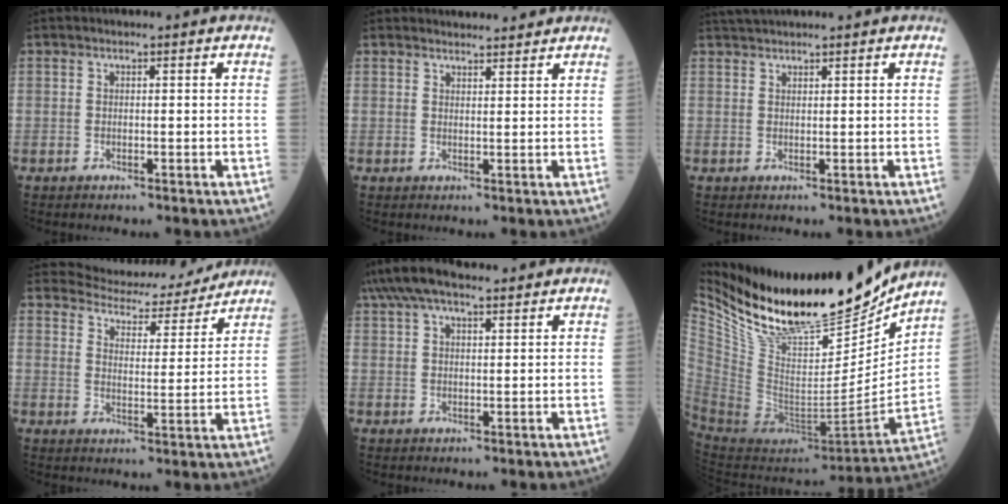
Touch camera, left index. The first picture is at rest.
{"total": 4.5, "force": [4.3, 1.1, 0.6], "torque": [-0.007, 0.012, 0.054]}
{"total": 2.8, "force": [2.7, -0.1, 0.7], "torque": [-0.014, 0.027, 0.051]}
{"total": 13.1, "force": [12.6, 2.9, 2.1], "torque": [-0.024, -0.002, 0.161]}
{"total": 9.5, "force": [7.4, 2.6, 5.4], "torque": [-0.103, 0.047, 0.131]}
{"total": 28.6, "force": [24.1, 7.1, 13.6], "torque": [-0.259, -0.046, 0.394]}